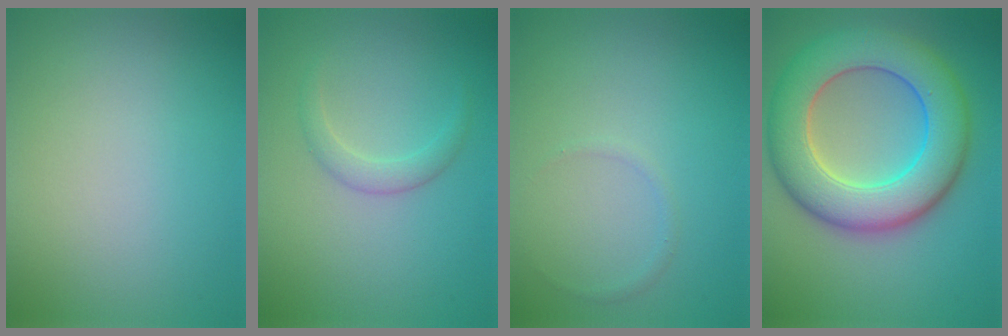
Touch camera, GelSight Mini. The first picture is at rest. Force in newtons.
{"total": 1.7, "press": 1.7, "slide": 0.1}
{"total": 0.6, "press": 0.6, "slide": 0.0}
{"total": 10.3, "press": 10.3, "slide": 0.1}